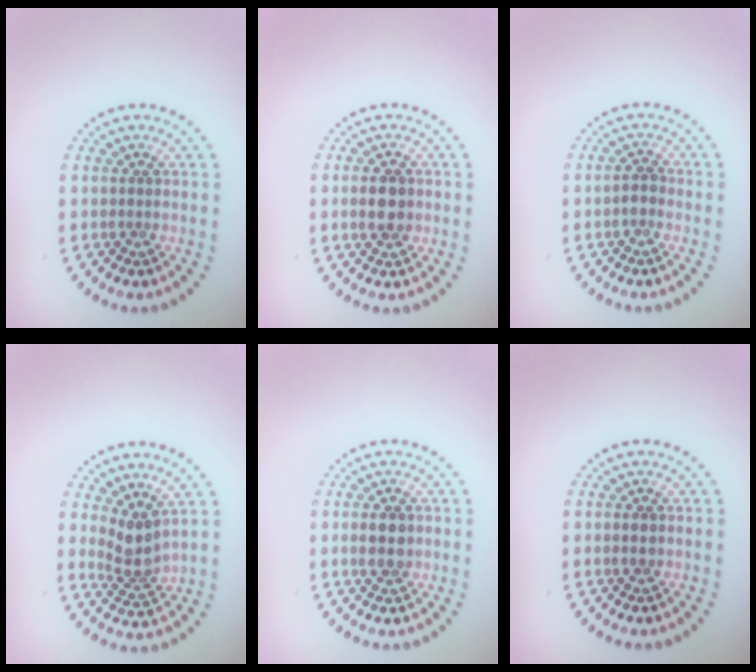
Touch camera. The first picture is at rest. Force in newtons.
{"total": 3.0, "press": 3.0, "slide": 0.1}
{"total": 1.1, "press": 1.1, "slide": 0.4}
{"total": 2.8, "press": 2.1, "slide": 1.9}
{"total": 2.4, "press": 2.4, "slide": 0.1}
{"total": 1.3, "press": 1.3, "slide": 0.1}